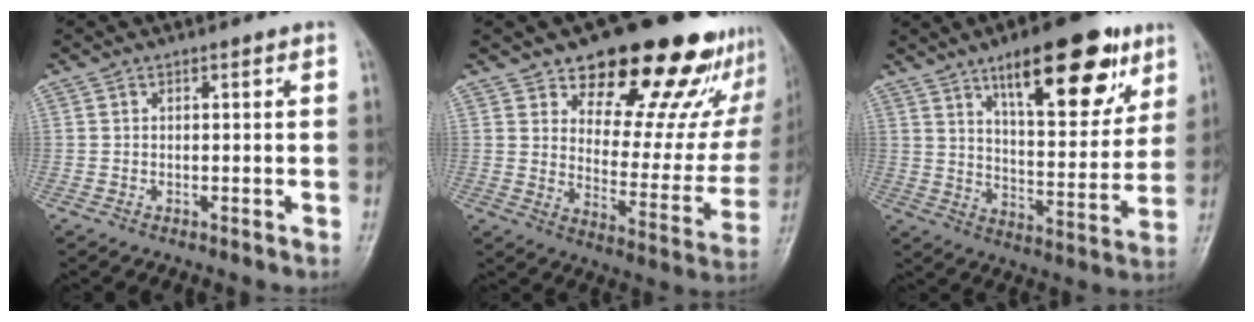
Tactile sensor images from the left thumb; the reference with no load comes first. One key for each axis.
{"total": 24.7, "fx": 18.3, "fy": 10.8, "fz": 12.5, "tx": -0.112, "ty": -0.104, "tz": 0.245}
{"total": 20.5, "fx": 11.5, "fy": 7.6, "fz": 15.1, "tx": -0.175, "ty": -0.047, "tz": 0.177}